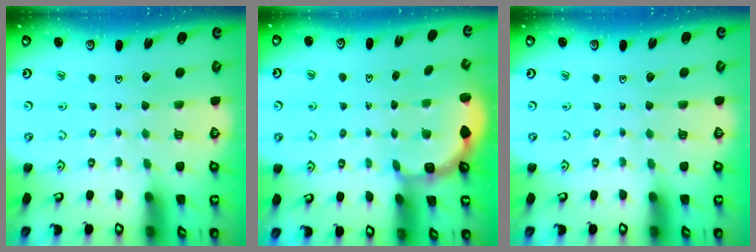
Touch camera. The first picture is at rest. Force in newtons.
{"total": 3.0, "press": 2.3, "slide": 1.8}
{"total": 0.0}